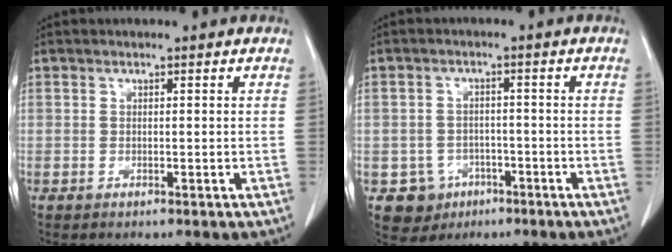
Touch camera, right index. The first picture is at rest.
{"total": 5.4, "force": [-2.3, 4.8, 0.5], "torque": [-0.006, 0.011, -0.029]}